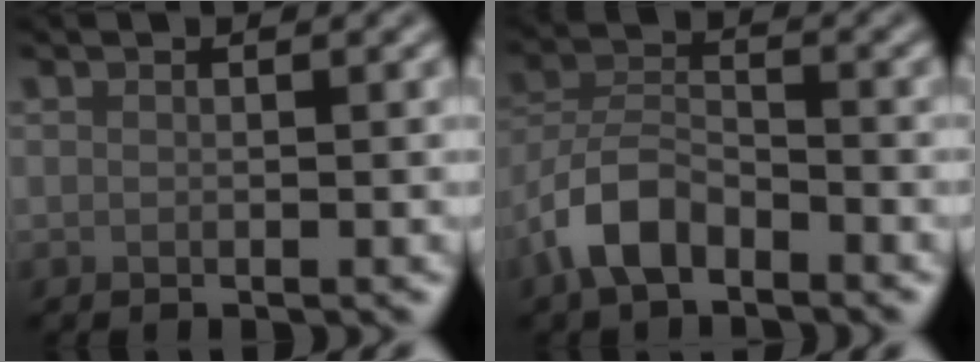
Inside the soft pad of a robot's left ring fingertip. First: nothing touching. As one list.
[{"total": 5.0, "force": [-3.3, 2.5, 2.9], "torque": [-0.054, 0.005, -0.074]}]